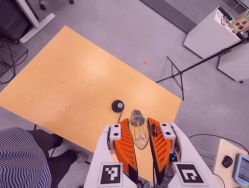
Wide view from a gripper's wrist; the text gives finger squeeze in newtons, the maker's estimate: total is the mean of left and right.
{"total": 21.9, "left": 27.2, "right": 16.7}